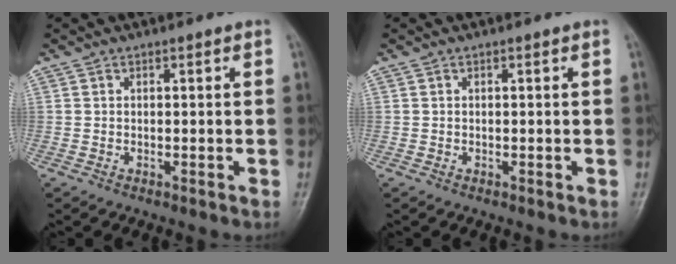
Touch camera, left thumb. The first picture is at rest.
{"total": 0.0}